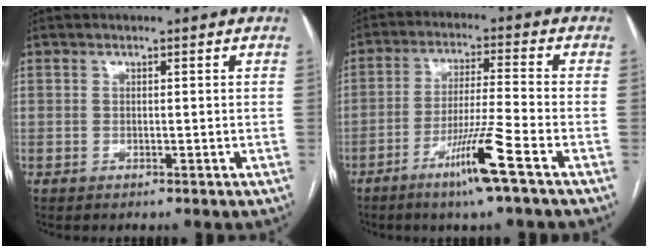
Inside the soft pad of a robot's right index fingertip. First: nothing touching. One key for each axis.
{"total": 9.5, "fx": -5.2, "fy": -1.3, "fz": 7.8, "tx": -0.144, "ty": -0.017, "tz": -0.099}